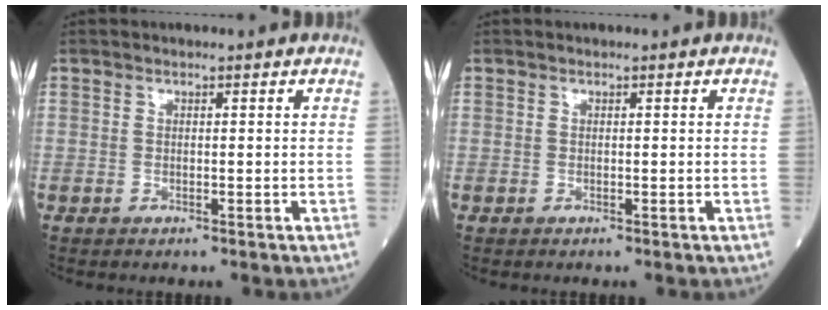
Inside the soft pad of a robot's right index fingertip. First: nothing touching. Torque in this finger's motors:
{"motor_torque": [0.00, 0.00, 0.00, -0.01]}